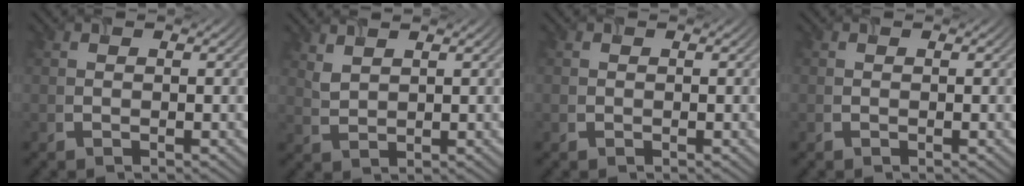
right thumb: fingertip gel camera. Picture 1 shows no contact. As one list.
[{"total": 2.2, "force": [1.8, 0.7, 1.0], "torque": [-0.030, 0.000, 0.045]}, {"total": 0.5, "force": [-0.2, 0.5, 0.0], "torque": [0.000, -0.004, -0.004]}, {"total": 0.0}]